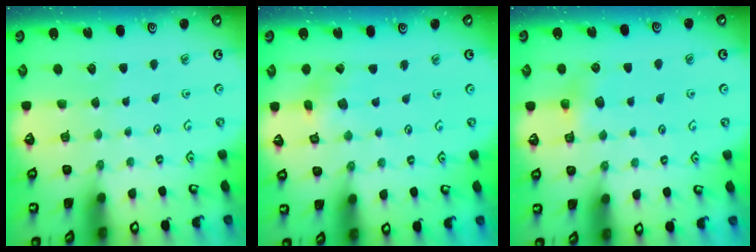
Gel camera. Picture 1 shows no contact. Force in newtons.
{"total": 2.7, "press": 2.7, "slide": 0.5}
{"total": 4.4, "press": 4.4, "slide": 0.3}